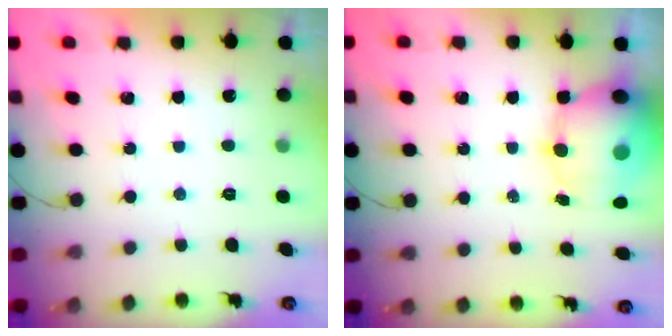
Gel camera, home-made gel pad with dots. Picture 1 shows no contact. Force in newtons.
{"total": 13.1, "press": 12.8, "slide": 3.0}